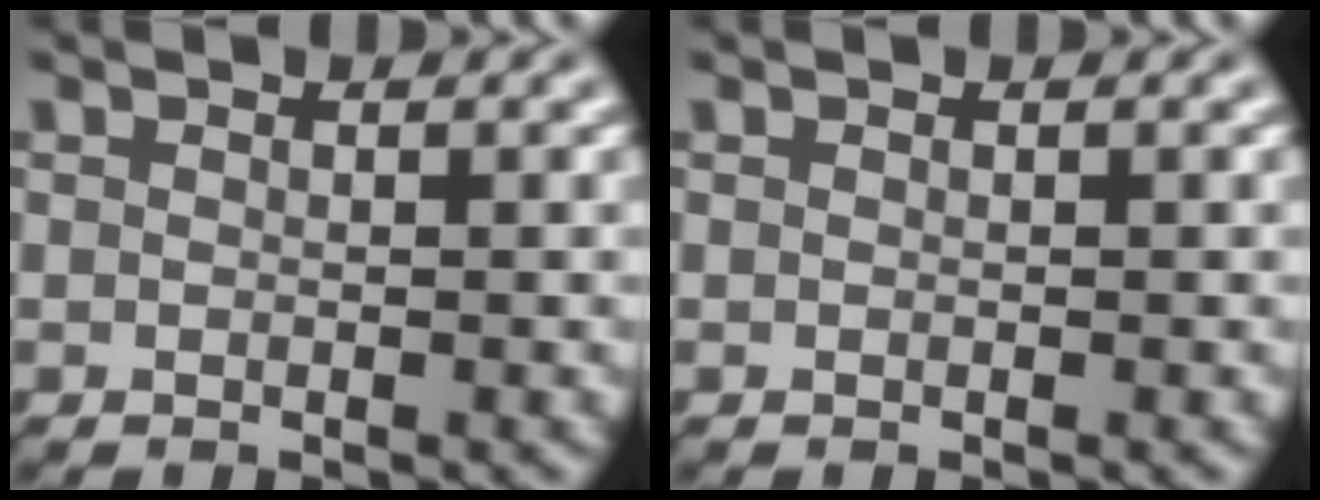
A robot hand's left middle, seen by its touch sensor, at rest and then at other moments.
{"total": 0.0}